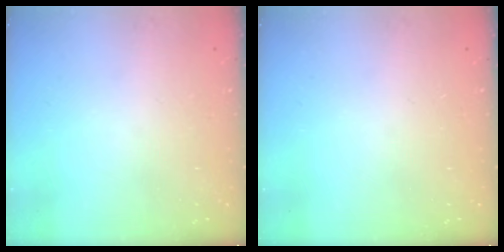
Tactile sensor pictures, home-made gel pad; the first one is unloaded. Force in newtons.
{"total": 0.0}